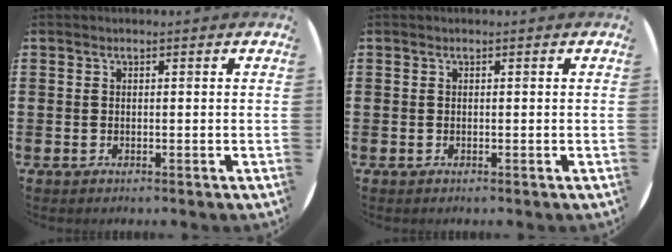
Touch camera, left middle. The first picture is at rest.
{"total": 0.0}